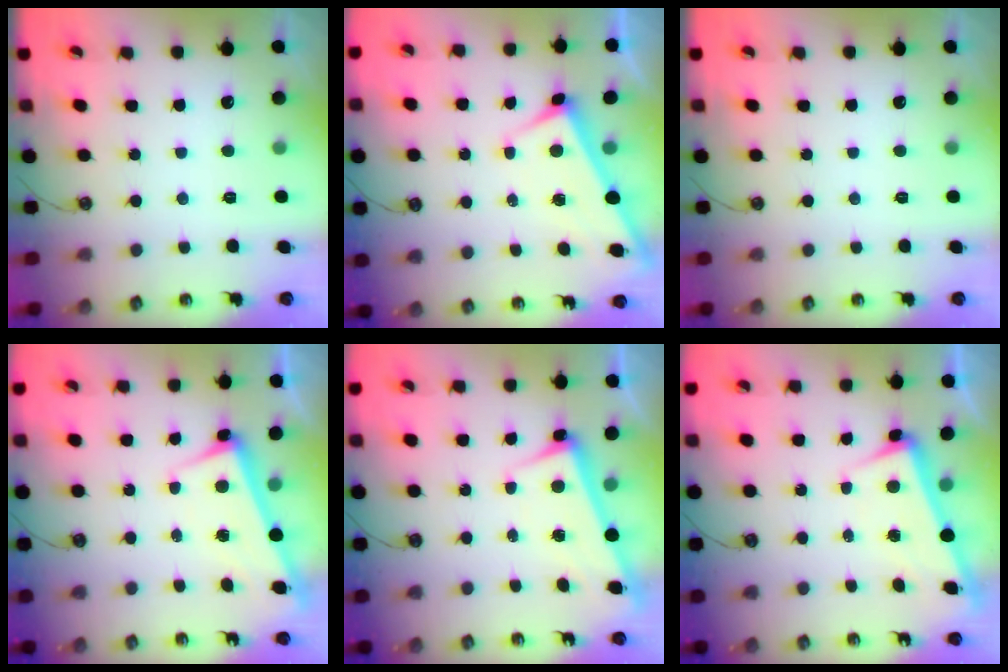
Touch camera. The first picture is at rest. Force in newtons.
{"total": 3.0, "press": 3.0, "slide": 0.0}
{"total": 0.0}
{"total": 2.5, "press": 2.5, "slide": 0.6}
{"total": 2.6, "press": 2.5, "slide": 0.7}
{"total": 3.3, "press": 3.1, "slide": 1.1}